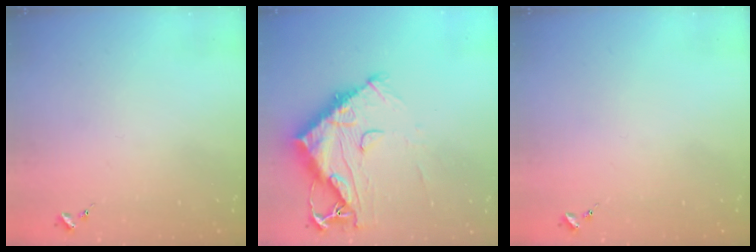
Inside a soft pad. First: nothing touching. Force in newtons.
{"total": 14.7, "press": 14.6, "slide": 1.5}
{"total": 0.0}